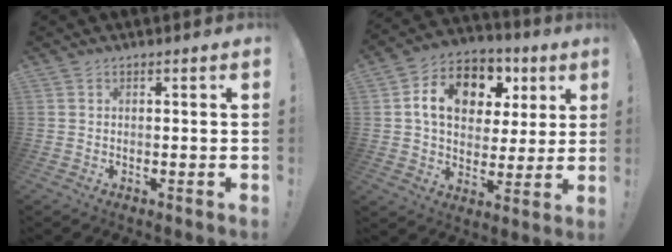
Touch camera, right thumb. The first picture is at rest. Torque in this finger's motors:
{"motor_torque": [1.61, 2.84, 0.59, -0.32, 0.32]}